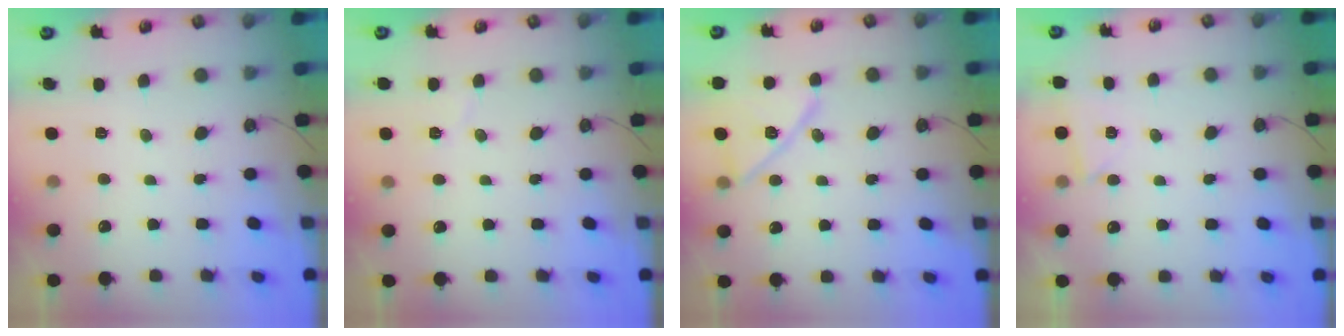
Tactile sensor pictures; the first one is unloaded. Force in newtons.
{"total": 5.0, "press": 4.4, "slide": 2.3}
{"total": 13.6, "press": 13.6, "slide": 0.5}
{"total": 2.7, "press": 2.4, "slide": 1.2}